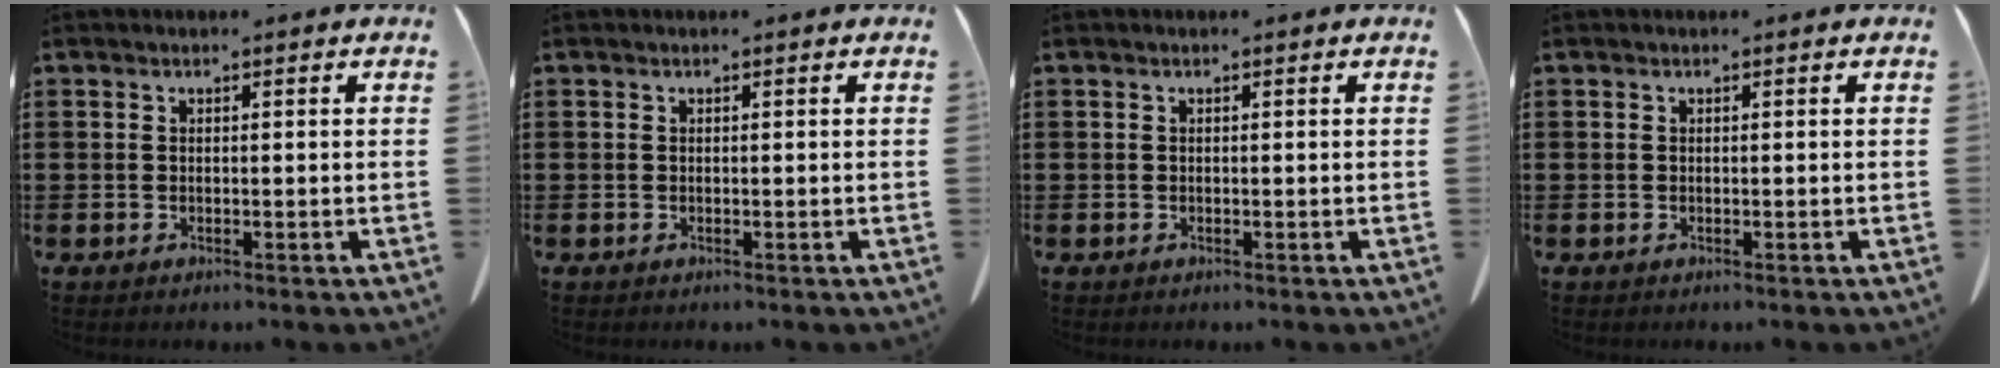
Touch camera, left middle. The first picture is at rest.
{"total": 0.0}
{"total": 0.0}
{"total": 0.0}